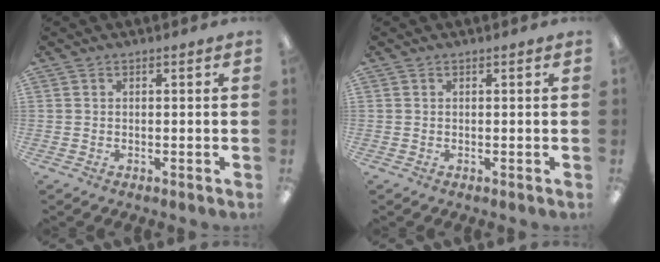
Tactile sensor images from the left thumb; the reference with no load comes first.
{"total": 0.0}